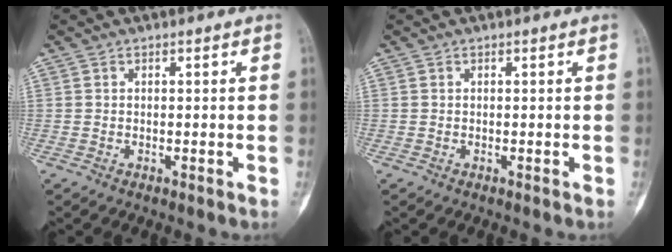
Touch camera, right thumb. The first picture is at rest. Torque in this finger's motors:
{"motor_torque": [0.01, 0.00, 0.01, -0.01, 0.01]}